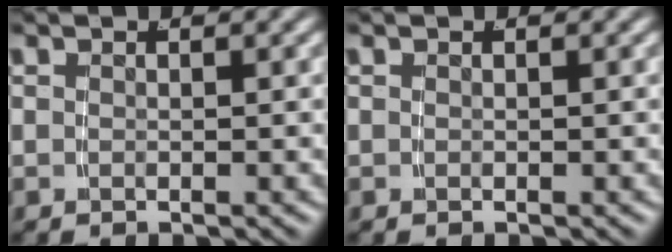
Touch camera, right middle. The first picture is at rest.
{"total": 0.0}